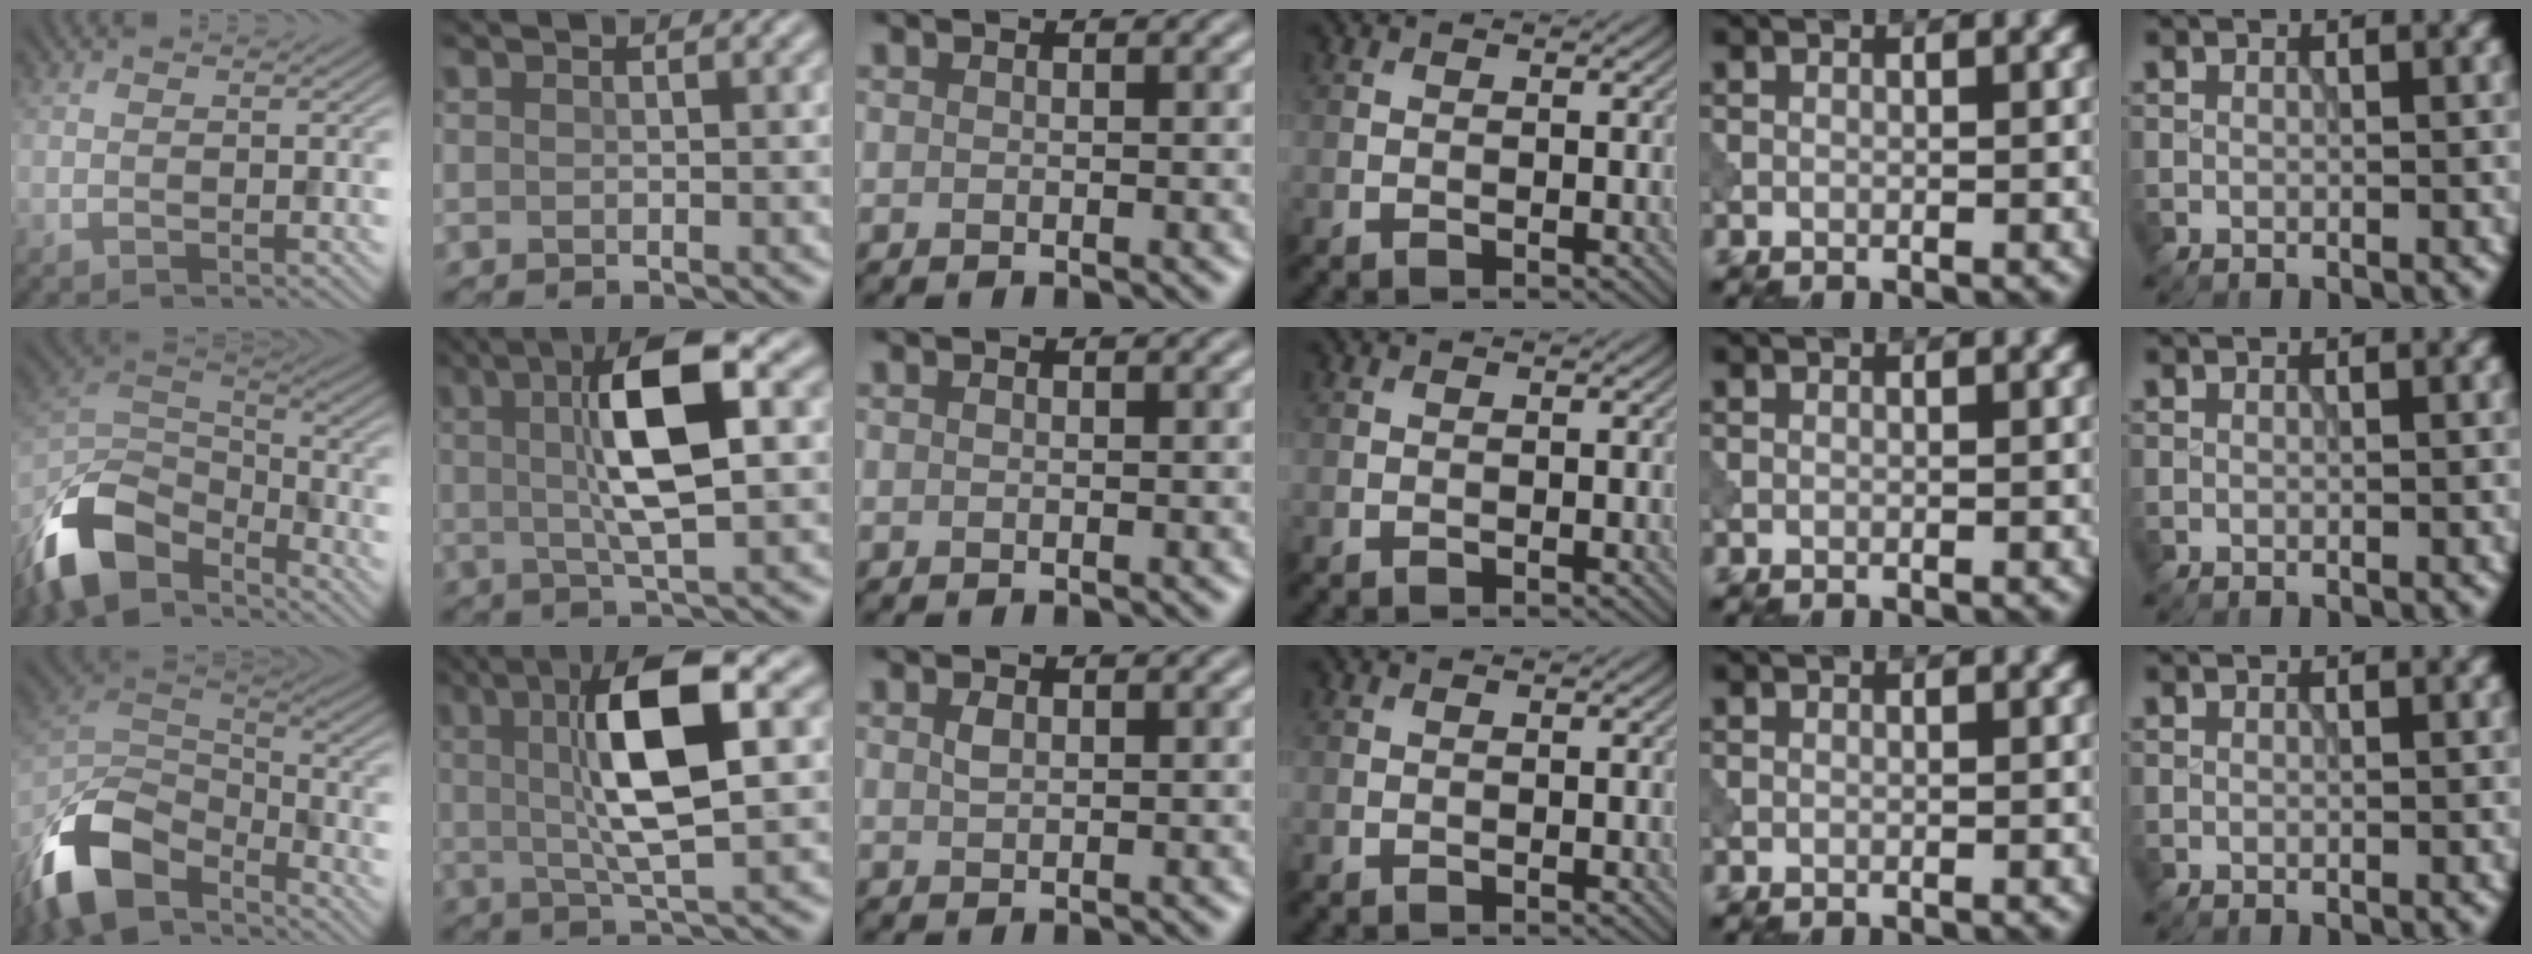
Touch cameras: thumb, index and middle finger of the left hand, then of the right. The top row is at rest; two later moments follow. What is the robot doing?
{"motion": "shake", "object": "bell"}